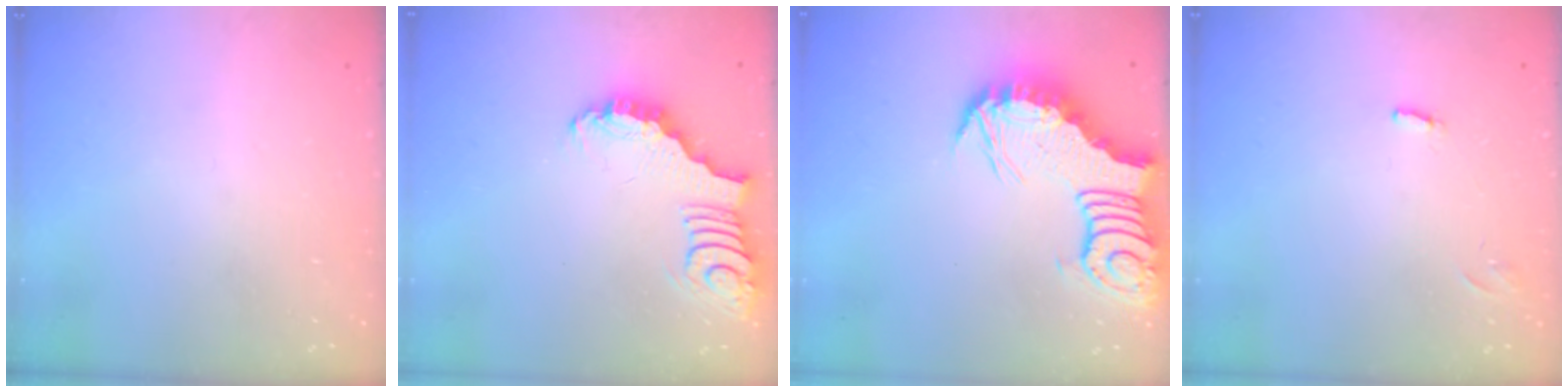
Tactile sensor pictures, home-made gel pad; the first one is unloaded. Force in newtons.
{"total": 3.7, "press": 3.6, "slide": 0.6}
{"total": 8.3, "press": 8.2, "slide": 1.3}
{"total": 3.6, "press": 3.6, "slide": 0.1}